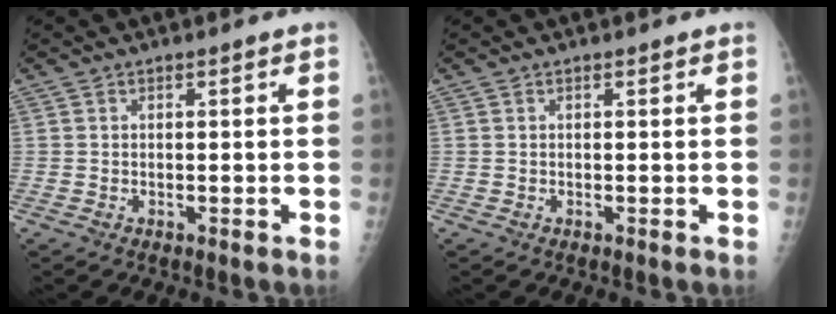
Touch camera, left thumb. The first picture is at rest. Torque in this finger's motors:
{"motor_torque": [0.12, 0.13, -0.08, -0.06, 0.00]}